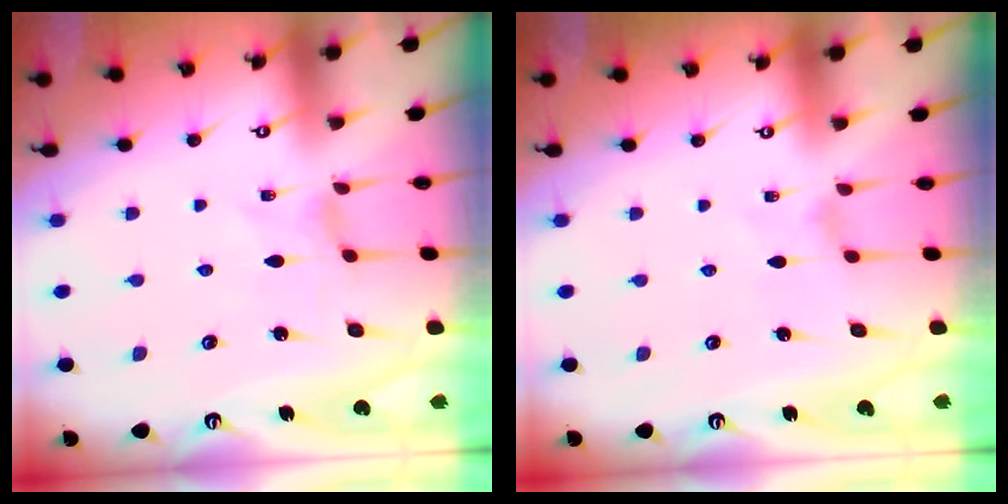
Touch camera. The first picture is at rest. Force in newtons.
{"total": 0.0}